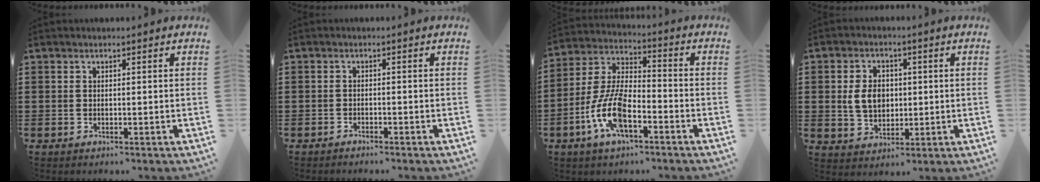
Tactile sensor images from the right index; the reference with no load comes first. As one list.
[{"total": 1.0, "force": [-1.0, 0.0, 0.1], "torque": [-0.003, 0.001, -0.020]}, {"total": 10.0, "force": [-4.2, 4.2, 8.0], "torque": [-0.195, -0.005, -0.085]}, {"total": 5.9, "force": [0.3, 4.3, 4.0], "torque": [-0.092, 0.007, -0.002]}]